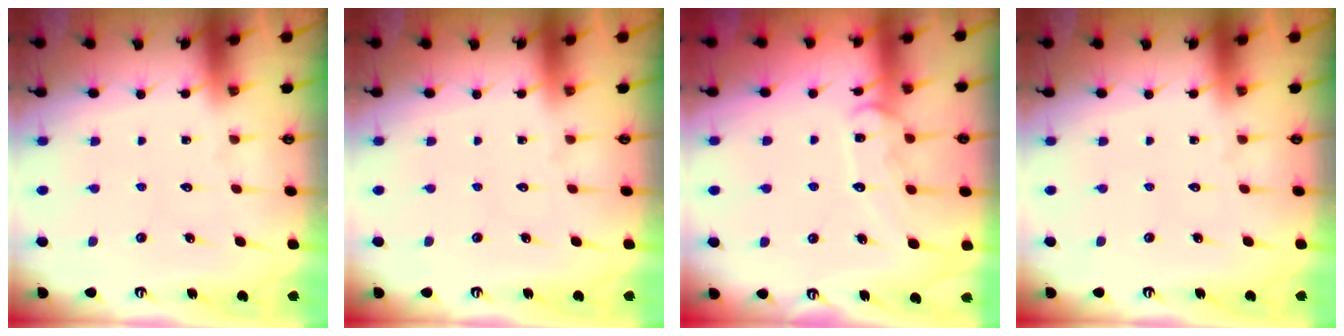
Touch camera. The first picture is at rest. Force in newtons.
{"total": 0.0}
{"total": 12.5, "press": 12.5, "slide": 0.9}
{"total": 0.0}